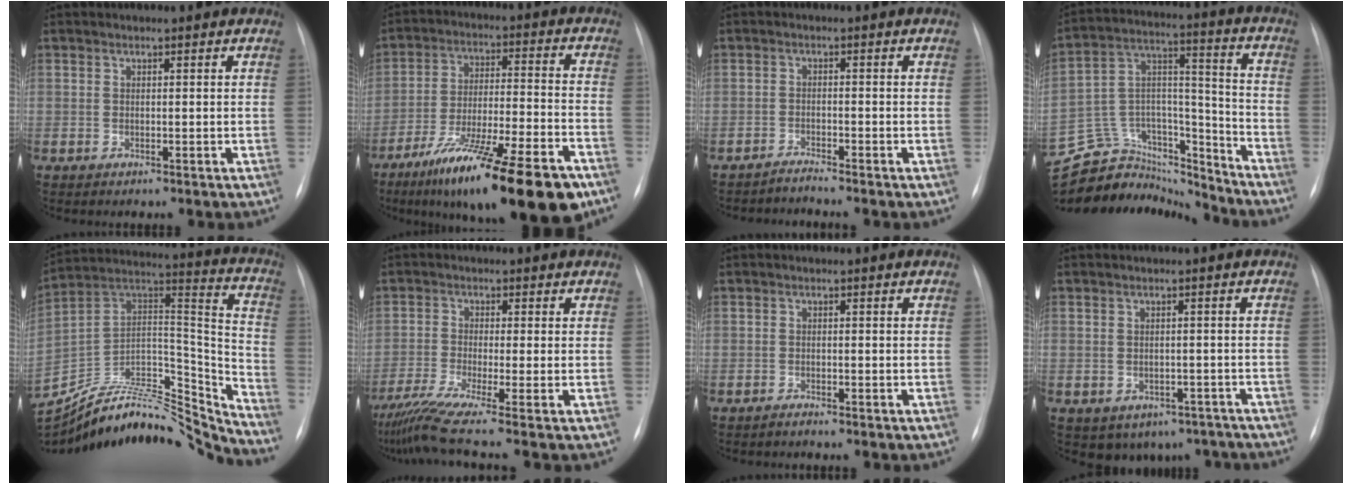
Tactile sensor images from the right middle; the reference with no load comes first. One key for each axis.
{"total": 22.1, "fx": -14.7, "fy": 3.0, "fz": 16.3, "tx": -0.213, "ty": -0.019, "tz": -0.240}
{"total": 1.8, "fx": -1.6, "fy": -0.6, "fz": -0.5, "tx": 0.010, "ty": -0.008, "tz": -0.029}
{"total": 21.3, "fx": -20.2, "fy": 5.8, "fz": 3.6, "tx": -0.088, "ty": 0.057, "tz": -0.325}
{"total": 28.6, "fx": -27.3, "fy": 3.8, "fz": 7.8, "tx": -0.136, "ty": 0.029, "tz": -0.429}
{"total": 9.0, "fx": -6.6, "fy": -1.6, "fz": 6.0, "tx": -0.110, "ty": -0.024, "tz": -0.111}
{"total": 0.6, "fx": -0.6, "fy": -0.1, "fz": 0.0, "tx": -0.002, "ty": -0.001, "tz": -0.011}
{"total": 6.8, "fx": -4.7, "fy": 4.7, "fz": 1.4, "tx": -0.007, "ty": 0.019, "tz": -0.055}